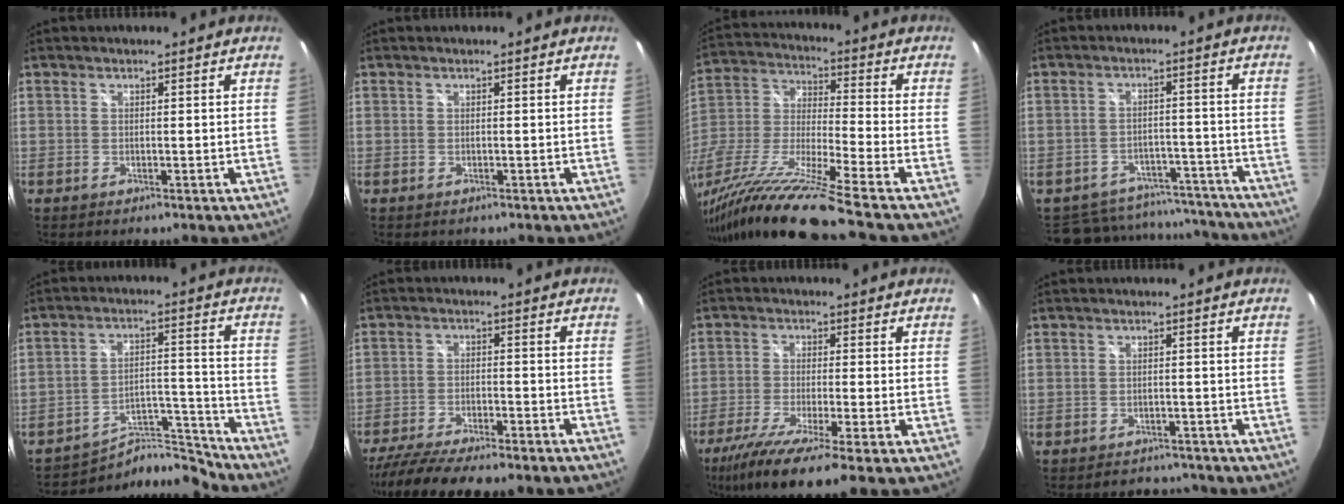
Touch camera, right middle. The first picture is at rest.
{"total": 0.6, "force": [-0.3, 0.5, 0.1], "torque": [-0.003, -0.002, -0.004]}
{"total": 22.2, "force": [-16.9, -1.0, 14.4], "torque": [-0.259, -0.056, -0.311]}
{"total": 14.7, "force": [-12.6, 6.8, 3.2], "torque": [-0.076, 0.031, -0.151]}
{"total": 9.5, "force": [-9.2, 2.4, 0.5], "torque": [-0.009, 0.047, -0.141]}
{"total": 15.9, "force": [-13.7, 1.8, 7.8], "torque": [-0.160, -0.036, -0.214]}
{"total": 11.5, "force": [-7.8, 0.4, 8.4], "torque": [-0.183, -0.048, -0.140]}
{"total": 4.8, "force": [-4.3, 2.1, 0.3], "torque": [-0.008, 0.009, -0.057]}